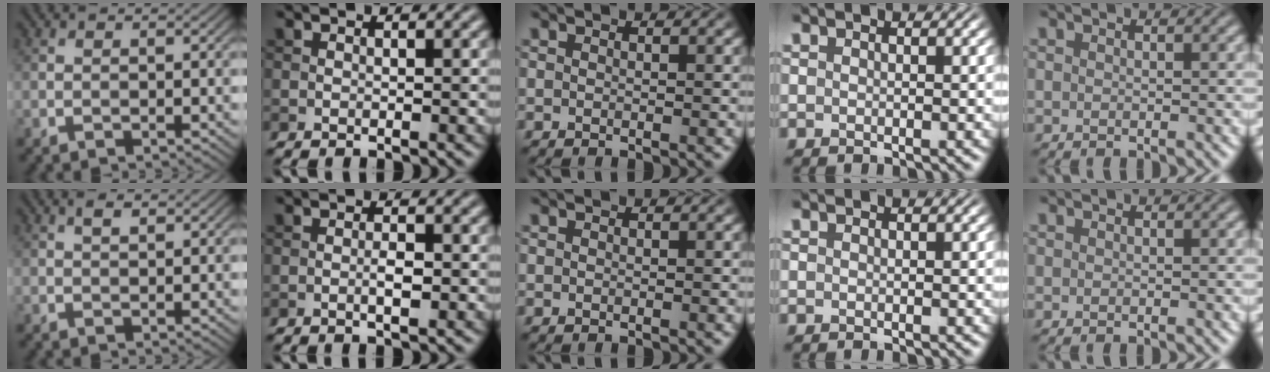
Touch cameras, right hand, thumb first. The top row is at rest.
{"thumb": {"total": 1.4, "force": [0.8, 0.5, 1.1], "torque": [-0.024, 0.003, 0.016]}, "index": {"total": 1.5, "force": [-0.4, 0.3, 1.4], "torque": [-0.026, 0.000, -0.007]}}